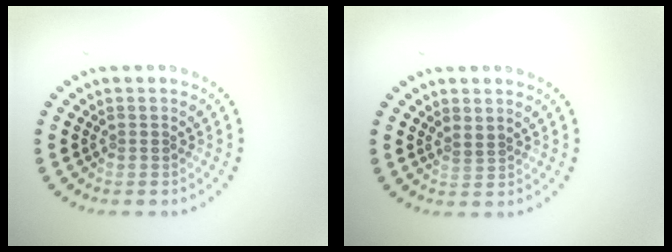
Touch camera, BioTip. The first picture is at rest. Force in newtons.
{"total": 0.6, "press": 0.4, "slide": 0.4}